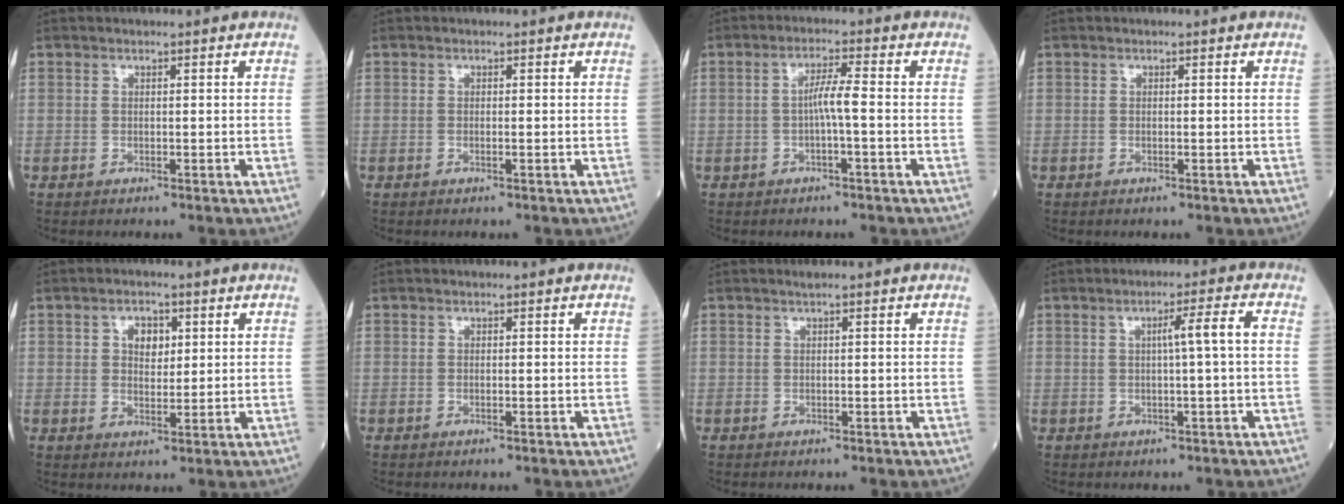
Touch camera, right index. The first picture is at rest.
{"total": 0.5, "force": [-0.1, 0.3, 0.4], "torque": [-0.019, -0.001, -0.002]}
{"total": 4.1, "force": [-0.6, 0.5, 4.0], "torque": [-0.082, 0.012, -0.006]}
{"total": 0.0}
{"total": 4.6, "force": [1.5, 3.0, 3.2], "torque": [-0.064, 0.012, 0.030]}
{"total": 0.0}
{"total": 0.5, "force": [0.3, 0.2, 0.4], "torque": [-0.011, 0.008, 0.004]}
{"total": 4.5, "force": [0.4, -0.1, 4.5], "torque": [-0.083, 0.011, 0.011]}